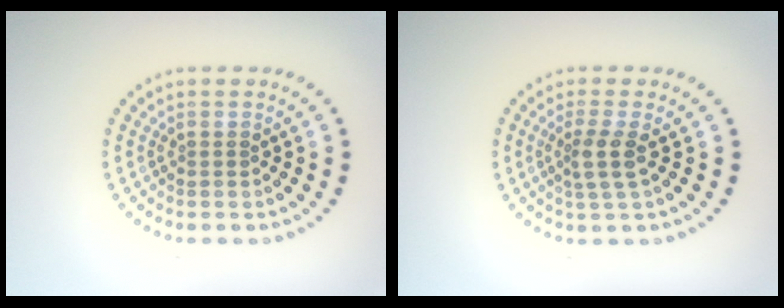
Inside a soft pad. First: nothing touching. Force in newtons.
{"total": 2.3, "press": 1.9, "slide": 1.3}